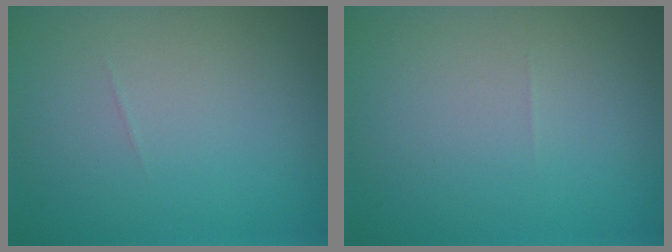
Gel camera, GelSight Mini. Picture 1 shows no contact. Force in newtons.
{"total": 0.0}